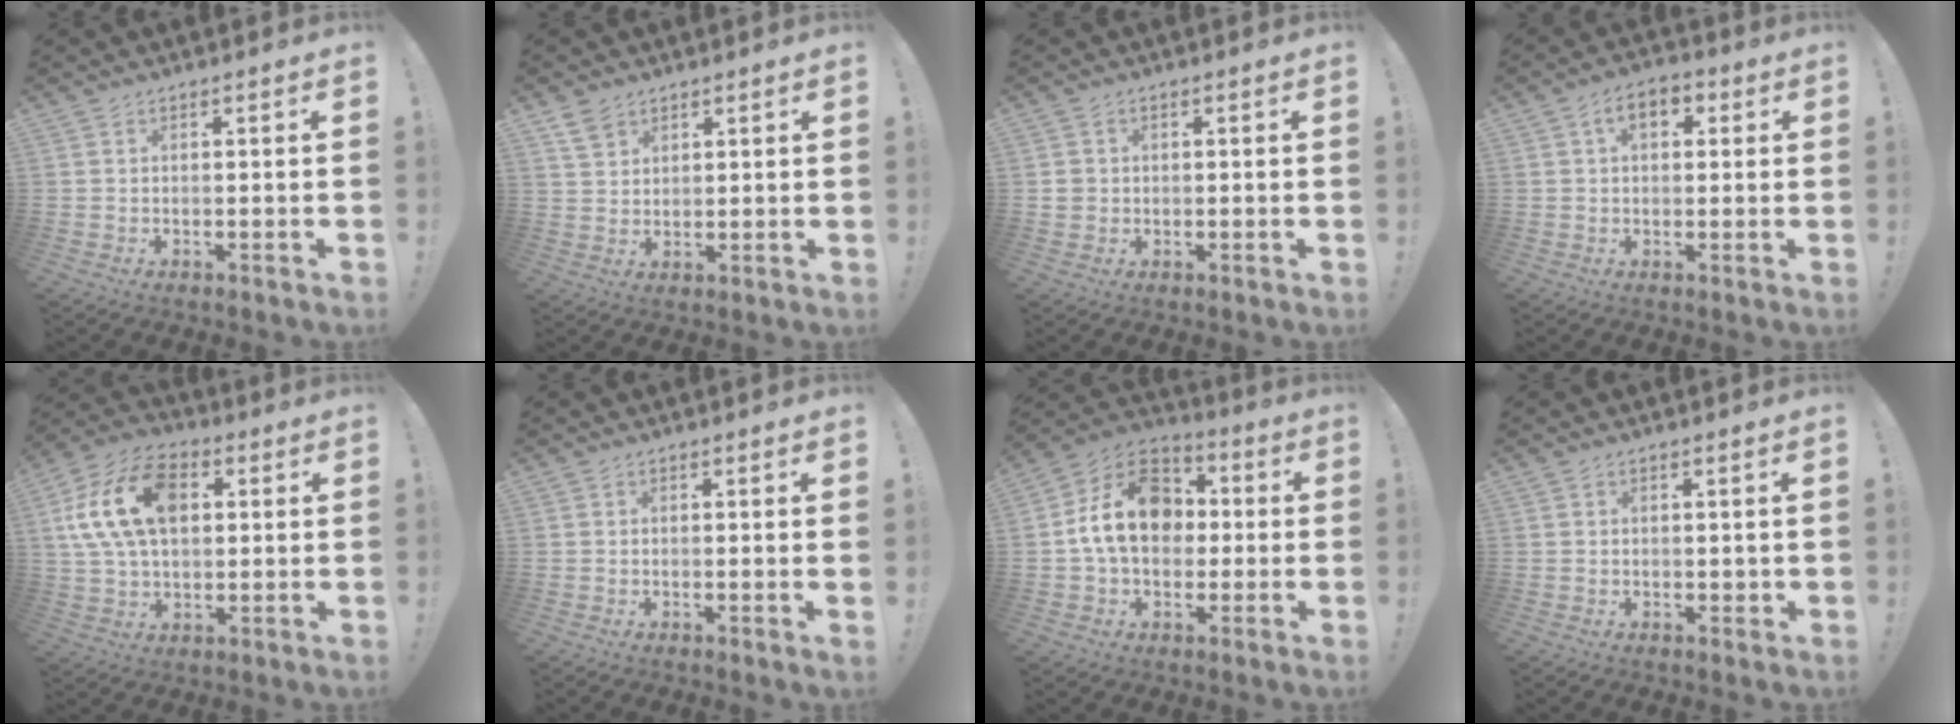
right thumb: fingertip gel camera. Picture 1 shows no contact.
{"total": 4.9, "force": [3.4, 3.0, 1.6], "torque": [-0.019, -0.016, 0.064]}
{"total": 2.5, "force": [0.2, 2.4, 0.7], "torque": [-0.014, 0.005, 0.006]}
{"total": 6.9, "force": [2.2, 4.4, 4.8], "torque": [-0.066, 0.005, 0.038]}
{"total": 18.9, "force": [4.4, 12.6, 13.4], "torque": [-0.241, 0.002, 0.080]}
{"total": 0.8, "force": [0.1, -0.3, 0.8], "torque": [-0.006, -0.005, -0.001]}
{"total": 18.0, "force": [1.5, 13.7, 11.5], "torque": [-0.173, 0.018, 0.037]}
{"total": 1.1, "force": [0.2, 1.0, 0.5], "torque": [0.000, 0.001, 0.001]}